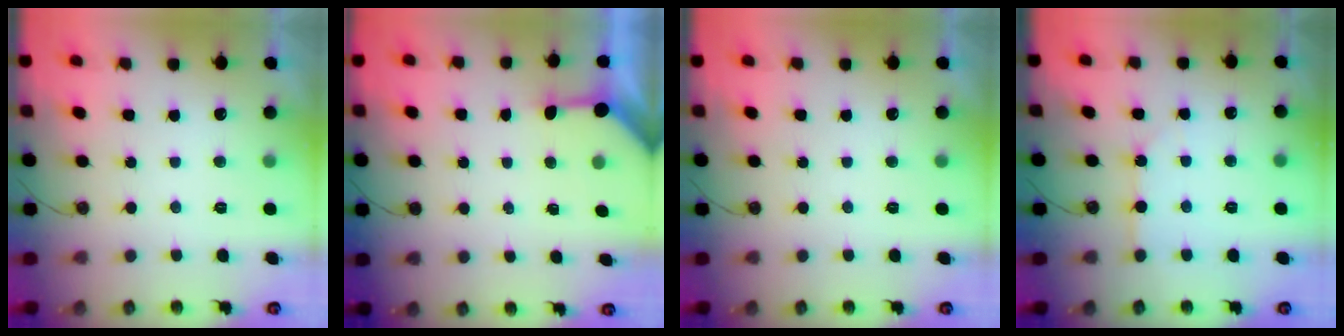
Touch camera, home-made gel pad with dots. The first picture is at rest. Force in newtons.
{"total": 3.6, "press": 3.6, "slide": 0.4}
{"total": 0.0}
{"total": 3.8, "press": 3.8, "slide": 0.6}